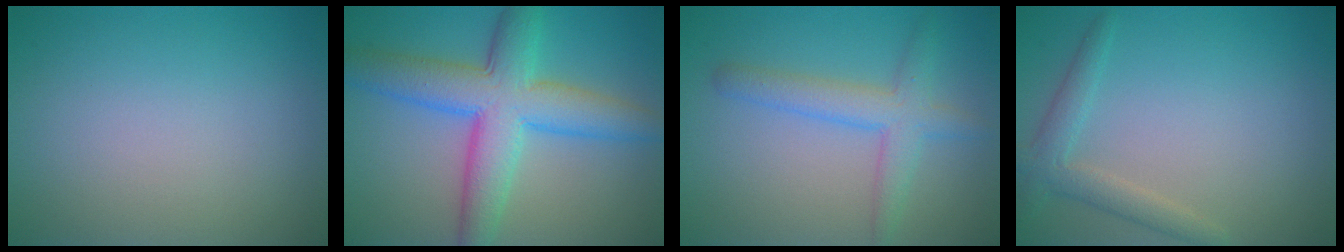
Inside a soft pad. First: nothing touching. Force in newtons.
{"total": 8.1, "press": 8.1, "slide": 0.3}
{"total": 3.6, "press": 3.6, "slide": 0.1}
{"total": 2.5, "press": 2.5, "slide": 0.2}